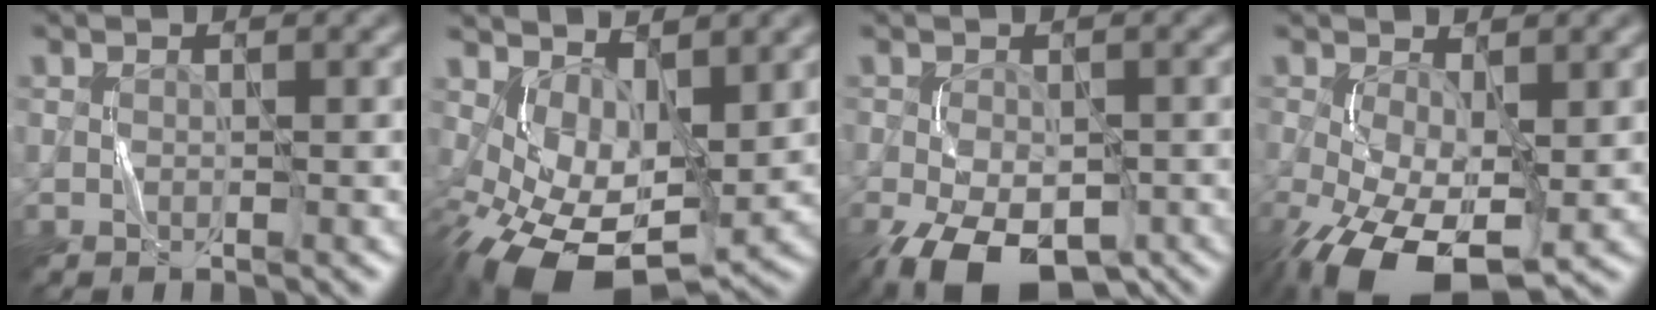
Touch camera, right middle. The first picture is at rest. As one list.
[{"total": 9.0, "force": [-1.5, 4.9, 7.4], "torque": [-0.140, -0.016, -0.017]}, {"total": 11.0, "force": [-6.6, 5.6, 6.7], "torque": [-0.130, -0.043, -0.093]}, {"total": 10.3, "force": [-3.3, 5.4, 8.1], "torque": [-0.173, -0.031, -0.047]}]